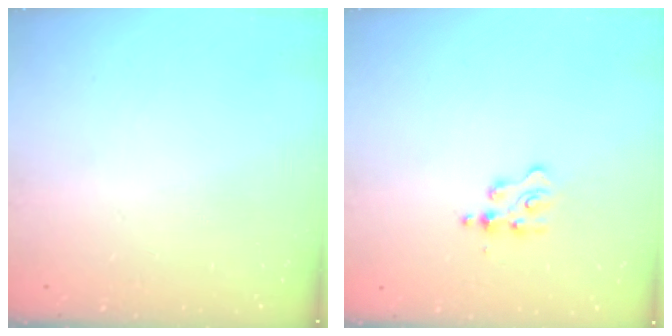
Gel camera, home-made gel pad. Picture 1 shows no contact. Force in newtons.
{"total": 2.4, "press": 2.4, "slide": 0.3}